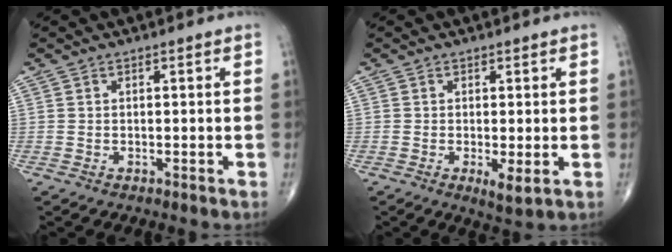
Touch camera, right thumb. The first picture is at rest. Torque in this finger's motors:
{"motor_torque": [0.09, 0.63, 0.03, -0.21, 0.10]}